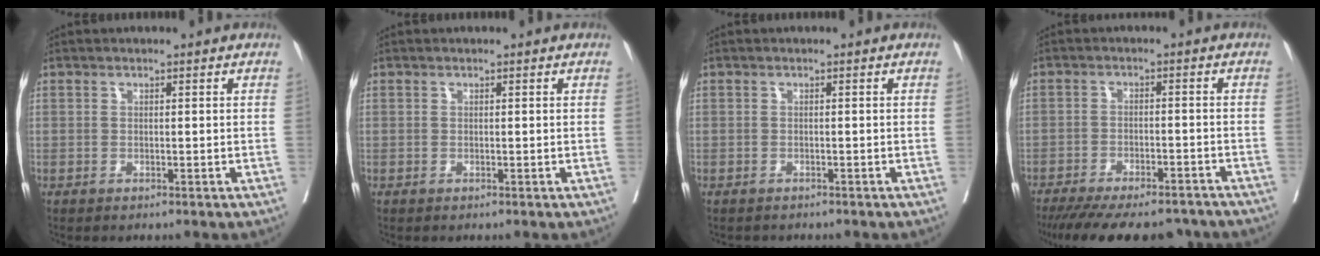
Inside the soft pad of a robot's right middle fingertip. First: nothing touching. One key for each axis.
{"total": 0.0}
{"total": 1.5, "fx": -1.4, "fy": 0.5, "fz": 0.3, "tx": -0.010, "ty": -0.002, "tz": -0.019}
{"total": 17.6, "fx": -15.2, "fy": 4.8, "fz": 7.4, "tx": -0.147, "ty": -0.021, "tz": -0.207}